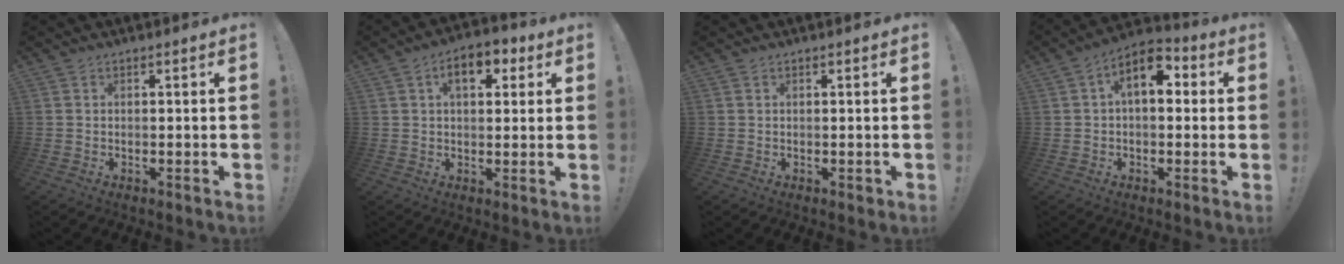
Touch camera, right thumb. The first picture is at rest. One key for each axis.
{"total": 8.3, "fx": 3.2, "fy": 4.7, "fz": 6.0, "tx": -0.081, "ty": 0.003, "tz": 0.053}
{"total": 0.8, "fx": 0.0, "fy": 0.5, "fz": 0.6, "tx": -0.010, "ty": 0.002, "tz": 0.000}
{"total": 9.2, "fx": 2.8, "fy": 5.2, "fz": 7.0, "tx": -0.104, "ty": -0.005, "tz": 0.048}